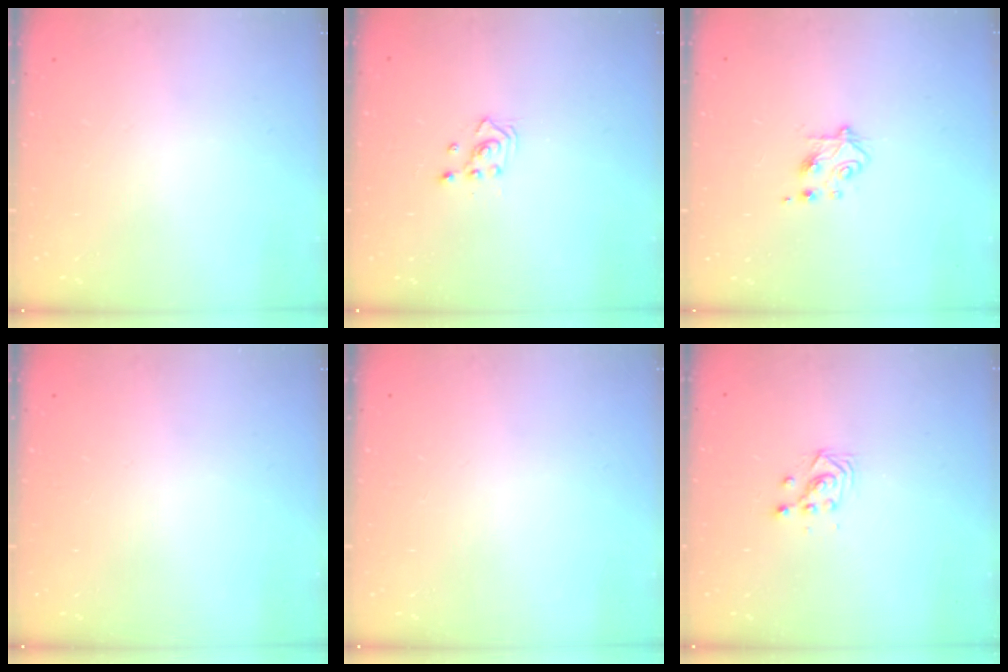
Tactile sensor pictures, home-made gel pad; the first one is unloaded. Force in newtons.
{"total": 2.3, "press": 2.3, "slide": 0.3}
{"total": 4.9, "press": 4.9, "slide": 0.7}
{"total": 0.0}
{"total": 0.0}
{"total": 3.0, "press": 3.0, "slide": 0.2}